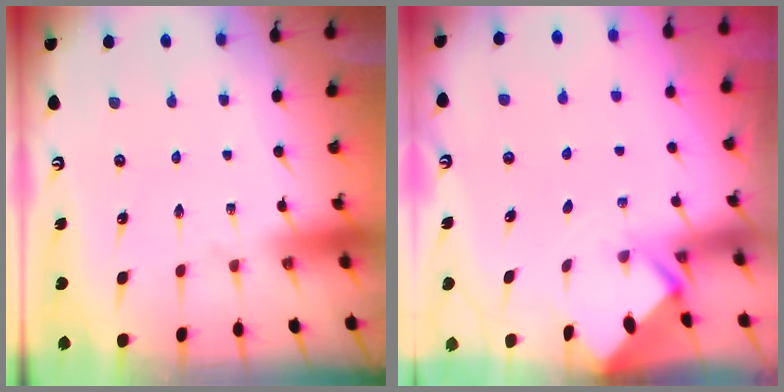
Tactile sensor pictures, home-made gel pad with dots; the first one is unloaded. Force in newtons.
{"total": 2.0, "press": 2.0, "slide": 0.0}